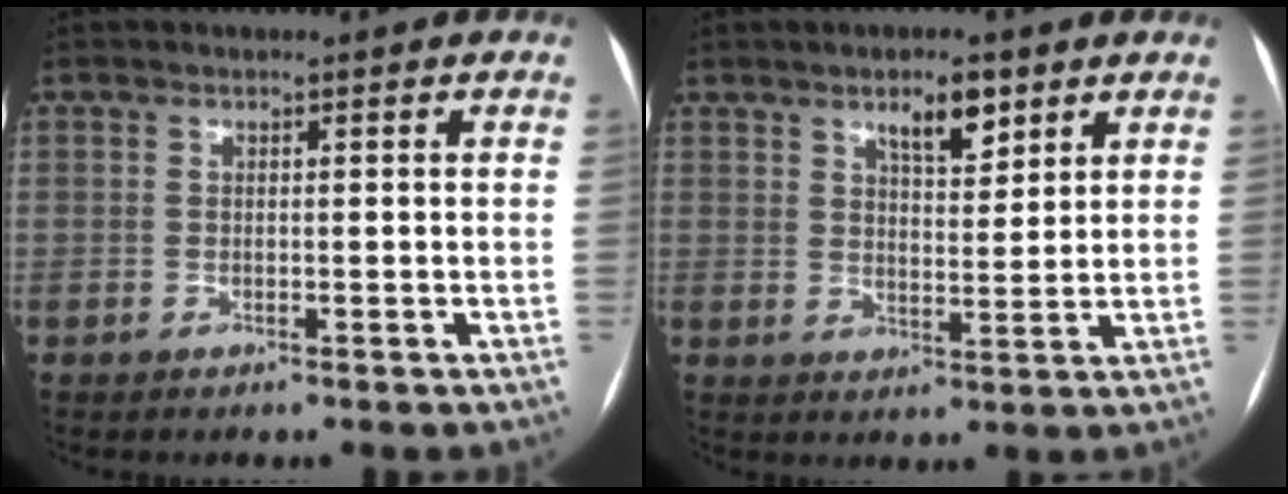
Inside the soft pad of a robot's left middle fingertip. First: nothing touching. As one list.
[{"total": 5.5, "force": [3.6, 1.9, 3.8], "torque": [-0.061, 0.001, 0.058]}]